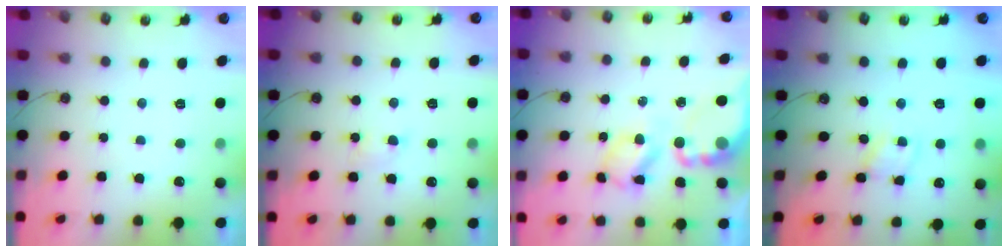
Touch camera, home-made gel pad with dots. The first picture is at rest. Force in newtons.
{"total": 2.9, "press": 2.9, "slide": 0.6}
{"total": 8.6, "press": 8.6, "slide": 0.6}
{"total": 1.2, "press": 1.2, "slide": 0.2}